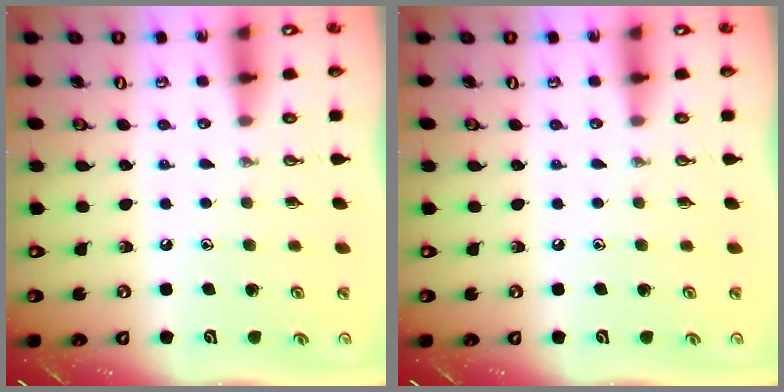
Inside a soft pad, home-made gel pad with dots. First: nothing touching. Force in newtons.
{"total": 0.0}